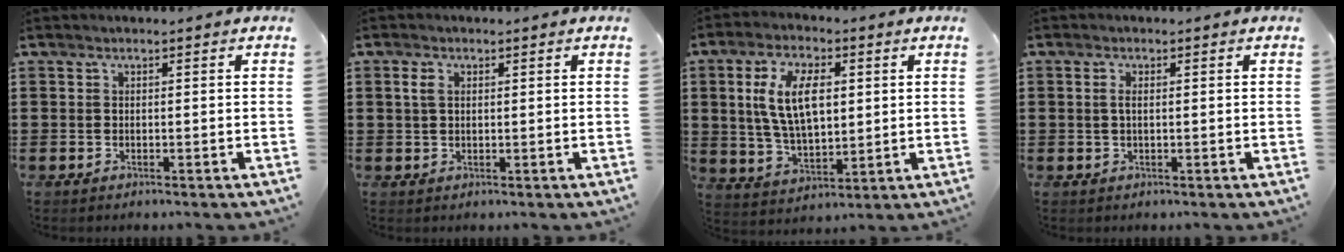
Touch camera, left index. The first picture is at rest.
{"total": 2.0, "force": [0.5, 1.3, 1.5], "torque": [-0.035, 0.009, 0.008]}
{"total": 10.3, "force": [2.5, 5.2, 8.5], "torque": [-0.177, 0.008, 0.041]}
{"total": 1.3, "force": [0.2, 0.5, 1.2], "torque": [-0.026, 0.003, 0.003]}